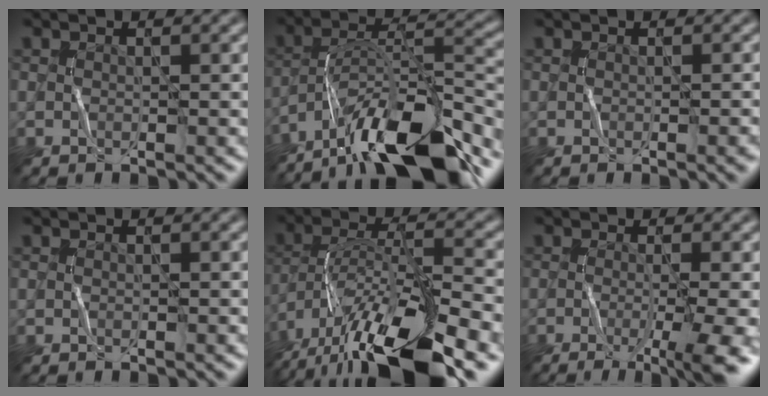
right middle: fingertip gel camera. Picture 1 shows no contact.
{"total": 14.1, "force": [-10.5, 3.8, 8.6], "torque": [-0.148, 0.024, -0.182]}
{"total": 1.9, "force": [-0.4, 0.8, 1.6], "torque": [0.000, 0.009, -0.003]}
{"total": 0.0}
{"total": 13.9, "force": [-9.0, 4.3, 9.7], "torque": [-0.184, 0.005, -0.155]}
{"total": 7.6, "force": [-2.9, 2.3, 6.6], "torque": [-0.075, -0.003, -0.040]}